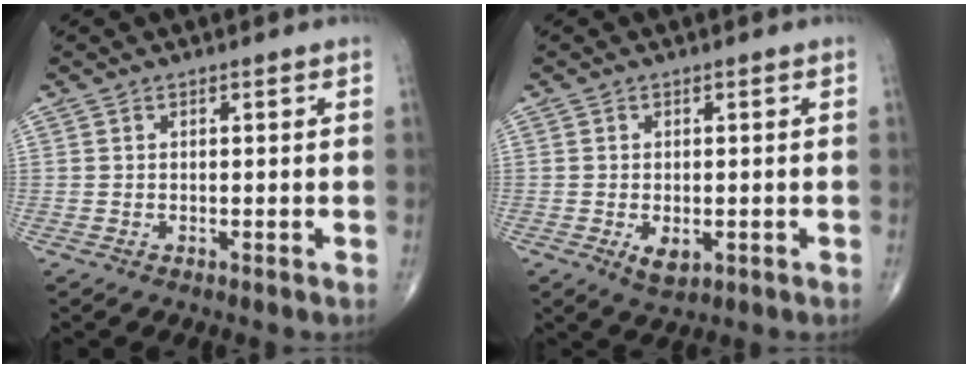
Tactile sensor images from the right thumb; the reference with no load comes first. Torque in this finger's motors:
{"motor_torque": [-0.06, 0.55, 0.26, 0.27, 0.11]}